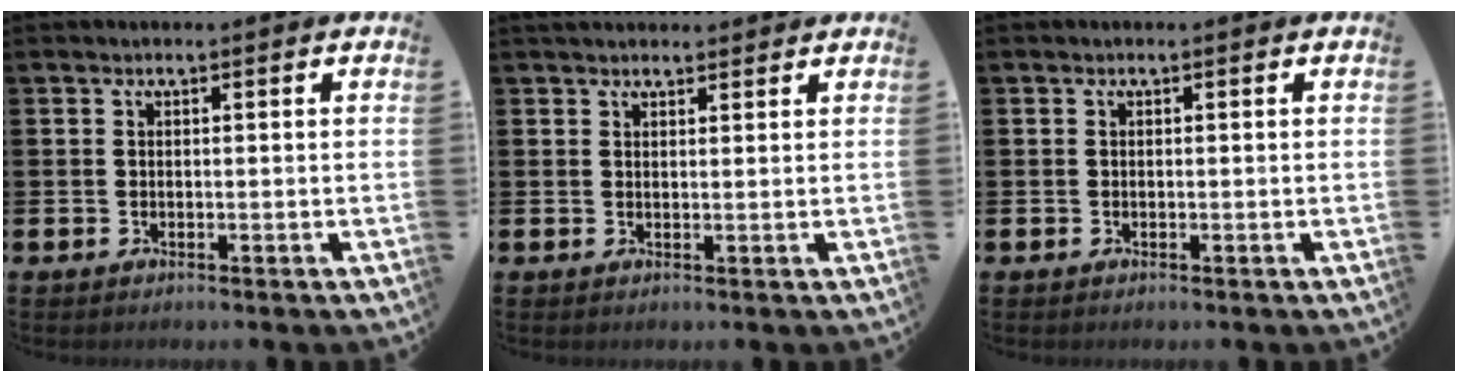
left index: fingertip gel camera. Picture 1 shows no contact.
{"total": 1.9, "force": [1.8, 0.6, 0.1], "torque": [0.006, -0.004, 0.031]}
{"total": 0.0}